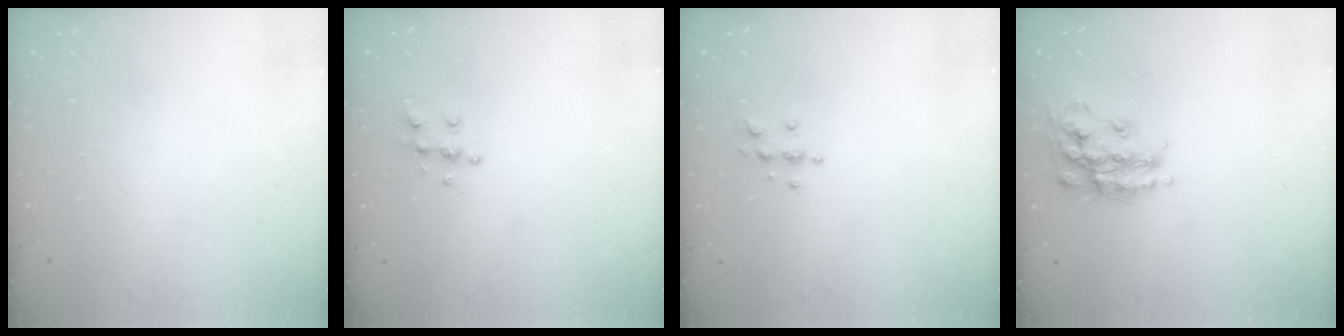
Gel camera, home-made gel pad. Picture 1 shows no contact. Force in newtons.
{"total": 5.9, "press": 5.9, "slide": 0.2}
{"total": 5.4, "press": 5.4, "slide": 0.7}
{"total": 16.6, "press": 16.5, "slide": 1.0}